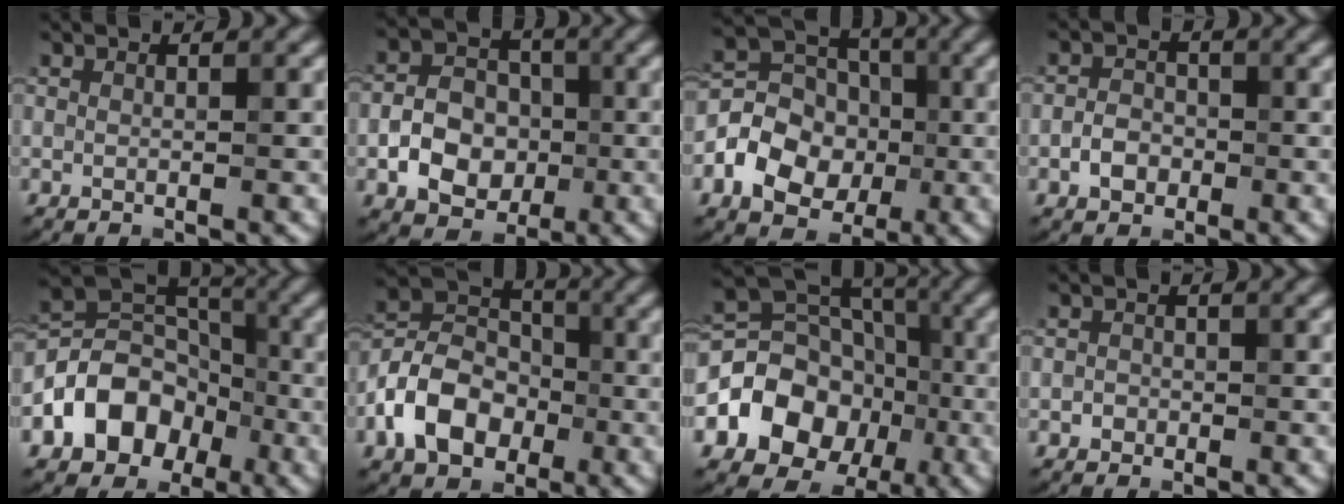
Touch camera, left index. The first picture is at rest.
{"total": 5.6, "force": [-1.5, 4.3, 3.2], "torque": [-0.047, 0.001, -0.031]}
{"total": 7.4, "force": [-1.9, 5.9, 4.1], "torque": [-0.061, 0.000, -0.049]}
{"total": 2.3, "force": [-0.9, 1.7, 1.1], "torque": [-0.016, 0.003, -0.022]}
{"total": 7.4, "force": [-3.0, 5.6, 3.7], "torque": [-0.041, 0.002, -0.060]}
{"total": 6.9, "force": [-2.6, 5.1, 3.9], "torque": [-0.068, 0.004, -0.064]}
{"total": 8.9, "force": [-2.4, 7.3, 4.5], "torque": [-0.063, 0.006, -0.064]}
{"total": 0.8, "force": [-0.4, 0.8, 0.1], "torque": [0.003, -0.002, -0.008]}